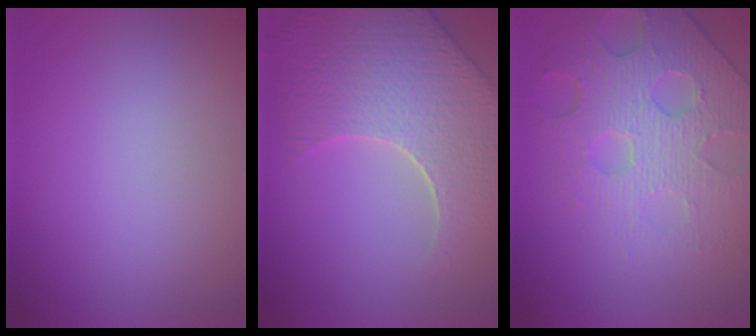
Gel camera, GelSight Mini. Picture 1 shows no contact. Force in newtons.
{"total": 9.0, "press": 6.3, "slide": 6.4}
{"total": 6.1, "press": 5.0, "slide": 3.5}